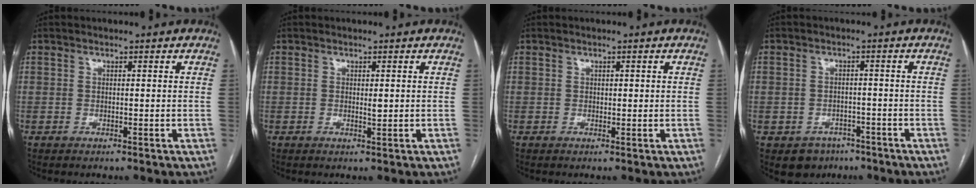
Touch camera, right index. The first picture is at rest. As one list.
[{"total": 1.0, "force": [0.2, 0.3, 0.9], "torque": [-0.016, -0.003, 0.004]}, {"total": 0.9, "force": [0.2, 0.5, 0.7], "torque": [-0.008, 0.003, 0.005]}, {"total": 5.2, "force": [-3.1, 4.1, 0.7], "torque": [-0.003, 0.011, -0.038]}]